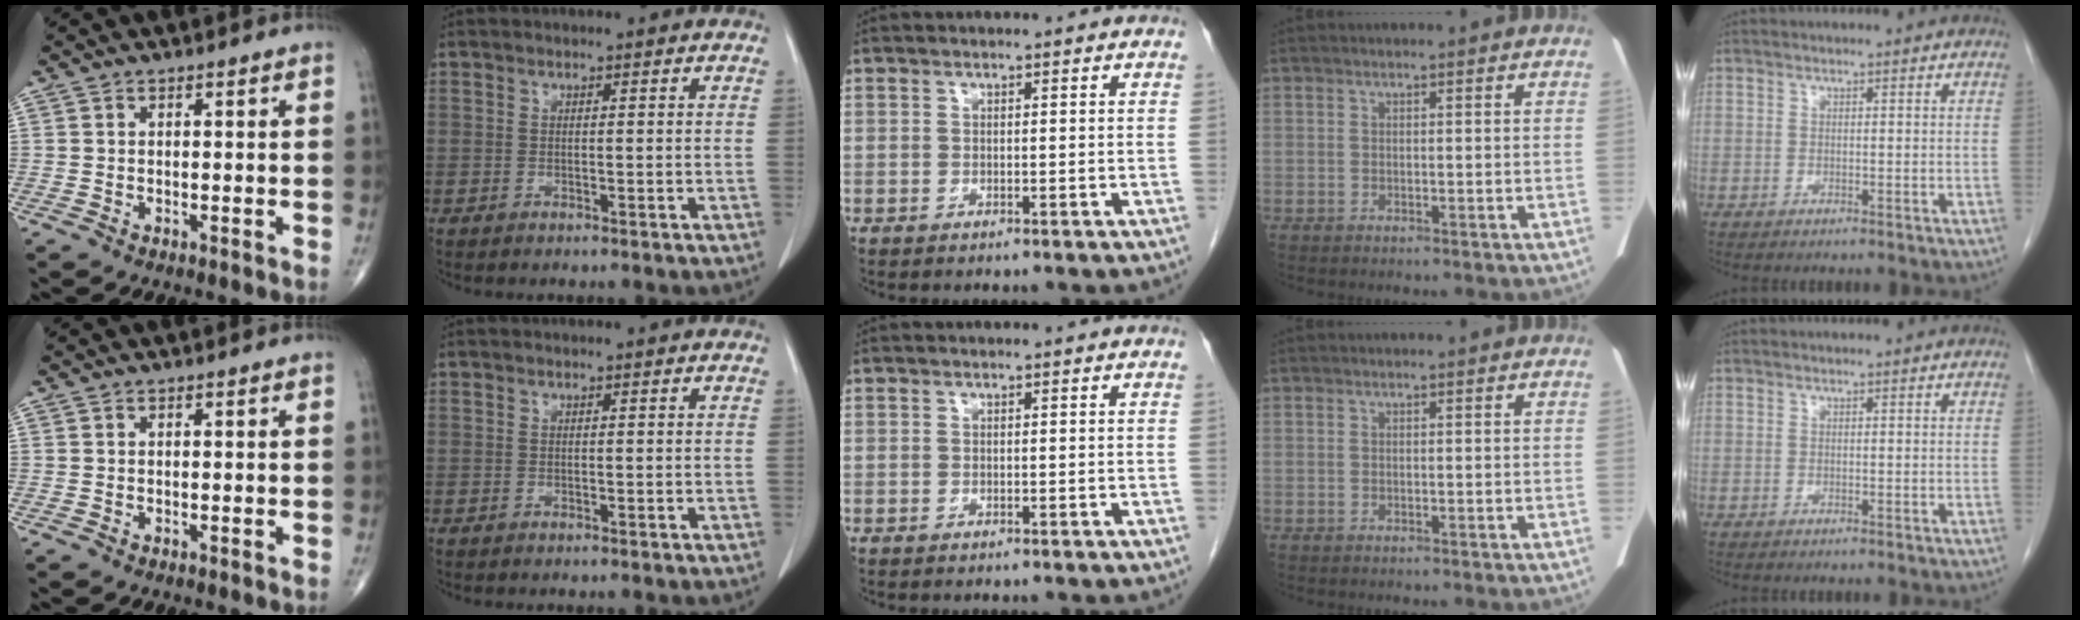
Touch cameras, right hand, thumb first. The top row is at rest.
{}